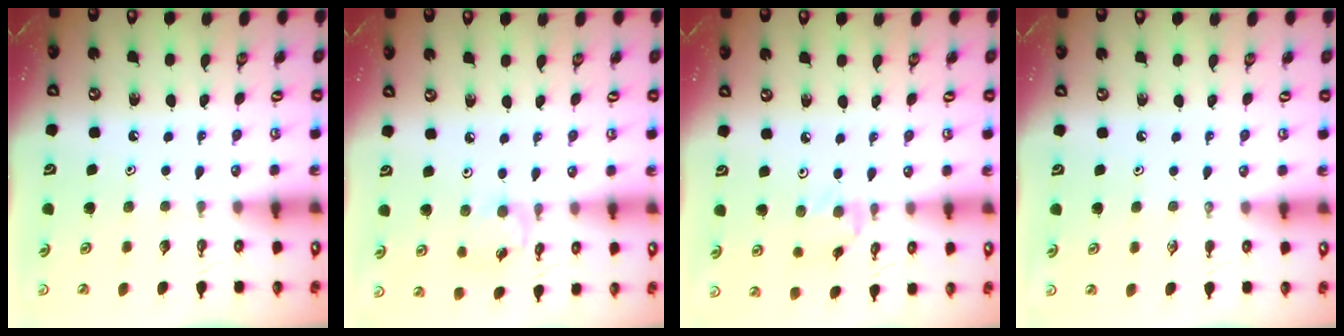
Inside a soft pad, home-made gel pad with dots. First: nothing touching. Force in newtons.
{"total": 3.4, "press": 3.4, "slide": 0.3}
{"total": 2.4, "press": 2.4, "slide": 0.3}
{"total": 0.0}